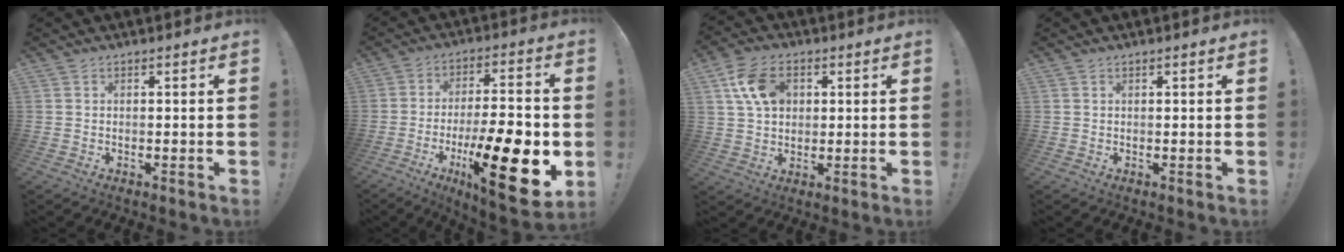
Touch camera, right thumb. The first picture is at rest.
{"total": 21.0, "force": [-5.7, 5.9, 19.3], "torque": [-0.288, 0.018, -0.078]}
{"total": 11.5, "force": [3.9, 8.2, 7.1], "torque": [-0.121, 0.004, 0.076]}
{"total": 0.6, "force": [0.4, 0.0, 0.4], "torque": [-0.005, -0.001, 0.006]}